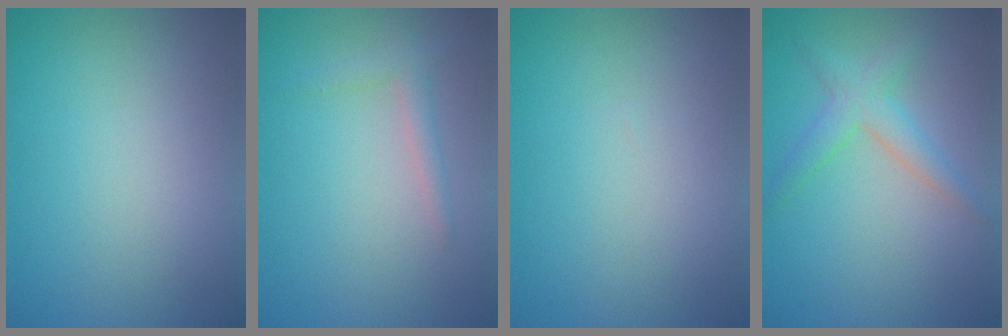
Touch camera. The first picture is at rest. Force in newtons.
{"total": 1.6, "press": 1.6, "slide": 0.0}
{"total": 0.0}
{"total": 2.9, "press": 2.9, "slide": 0.1}